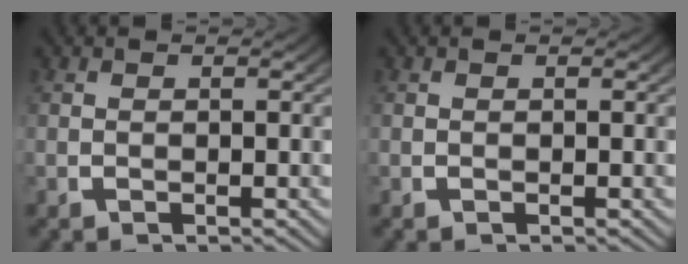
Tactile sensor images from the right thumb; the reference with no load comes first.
{"total": 0.0}